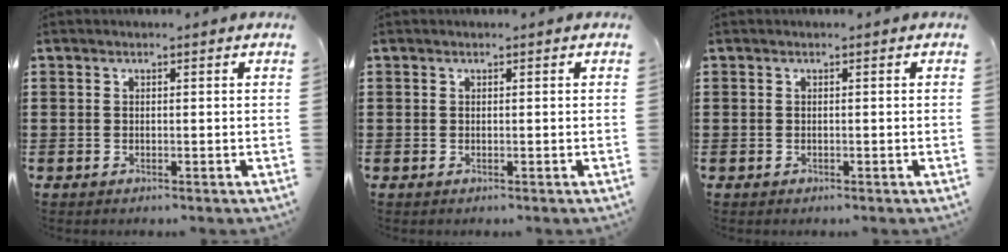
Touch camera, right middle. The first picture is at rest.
{"total": 0.0}
{"total": 0.0}